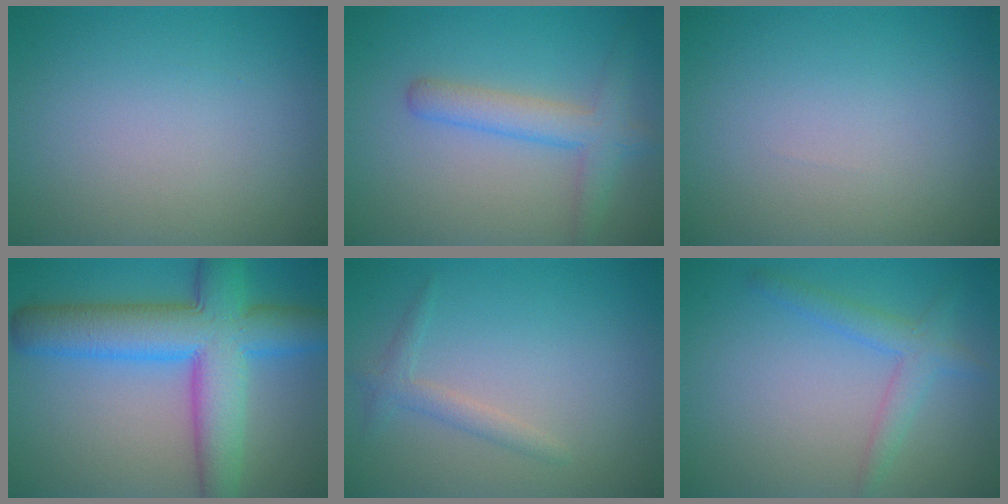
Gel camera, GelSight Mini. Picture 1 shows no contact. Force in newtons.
{"total": 3.5, "press": 3.5, "slide": 0.2}
{"total": 0.0}
{"total": 10.1, "press": 10.1, "slide": 0.3}
{"total": 1.5, "press": 1.5, "slide": 0.0}
{"total": 2.5, "press": 2.5, "slide": 0.1}